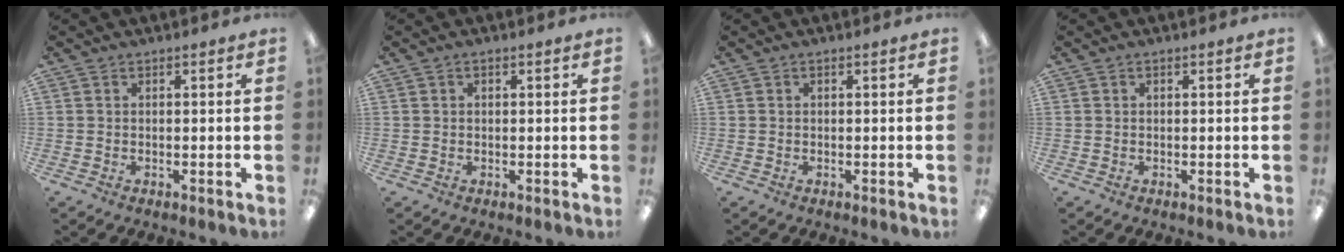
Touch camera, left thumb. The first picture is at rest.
{"total": 0.5, "force": [0.1, 0.4, 0.4], "torque": [-0.008, 0.001, 0.002]}
{"total": 0.0}
{"total": 0.0}